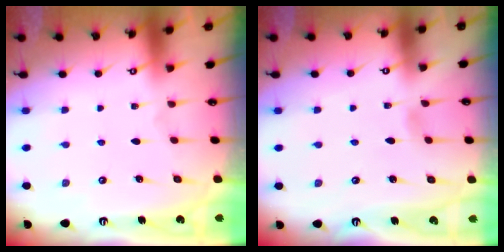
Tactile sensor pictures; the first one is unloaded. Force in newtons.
{"total": 4.2, "press": 4.1, "slide": 0.5}